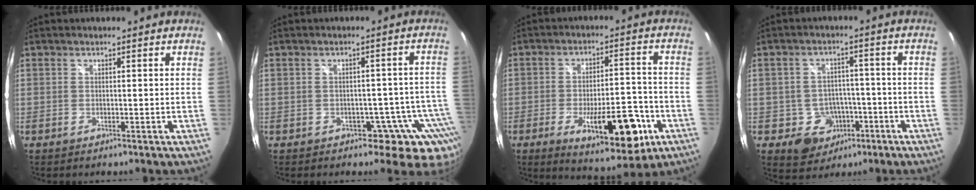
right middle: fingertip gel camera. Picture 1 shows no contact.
{"total": 9.1, "force": [-5.3, 6.7, 3.2], "torque": [-0.021, 0.030, -0.054]}
{"total": 15.6, "force": [-6.4, 6.0, 12.9], "torque": [-0.200, -0.006, -0.078]}
{"total": 7.7, "force": [-3.4, 6.6, 2.1], "torque": [-0.047, 0.017, -0.030]}